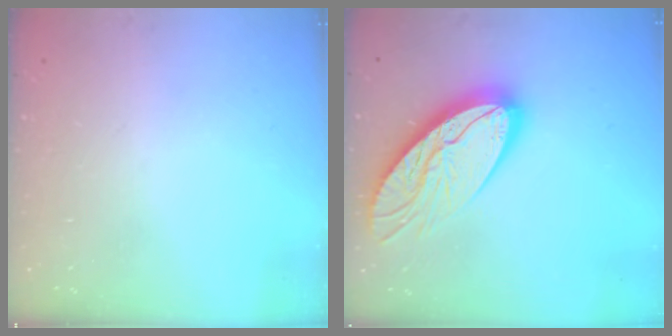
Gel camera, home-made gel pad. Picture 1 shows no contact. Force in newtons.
{"total": 16.8, "press": 16.7, "slide": 1.5}